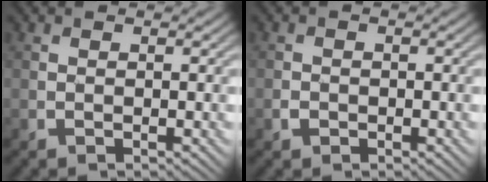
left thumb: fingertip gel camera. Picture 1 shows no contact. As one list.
[{"total": 1.1, "force": [-0.6, 0.9, 0.3], "torque": [-0.007, -0.006, -0.014]}]